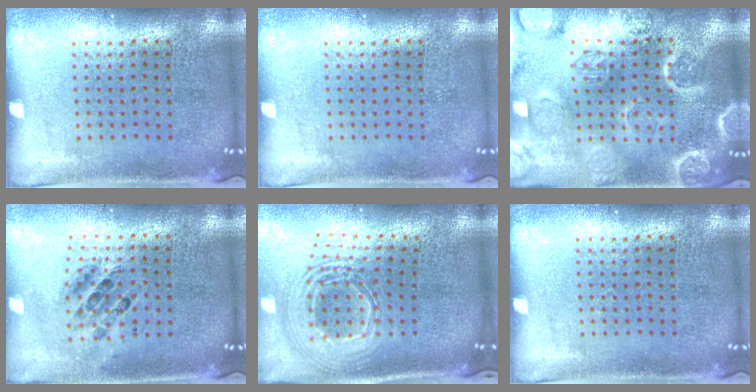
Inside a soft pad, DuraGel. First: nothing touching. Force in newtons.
{"total": 0.0}
{"total": 3.7, "press": 3.5, "slide": 1.1}
{"total": 0.7, "press": 0.6, "slide": 0.2}
{"total": 2.5, "press": 1.8, "slide": 1.7}
{"total": 0.0}